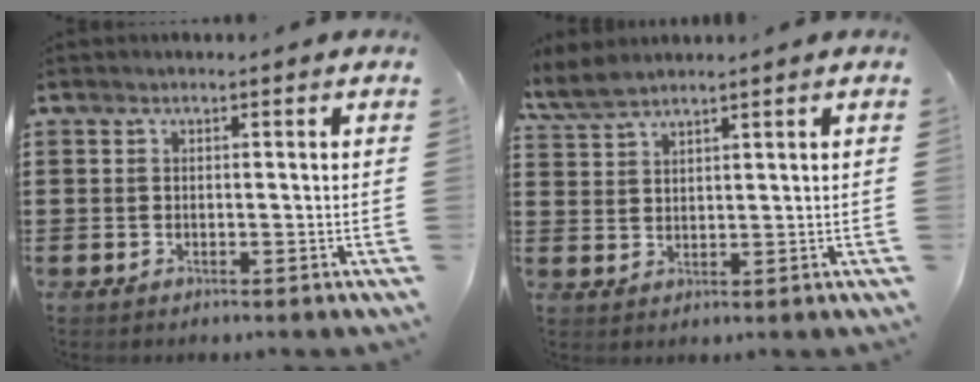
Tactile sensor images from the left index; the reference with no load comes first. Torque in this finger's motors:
{"motor_torque": [0.45, -1.10, 0.08, 0.07]}